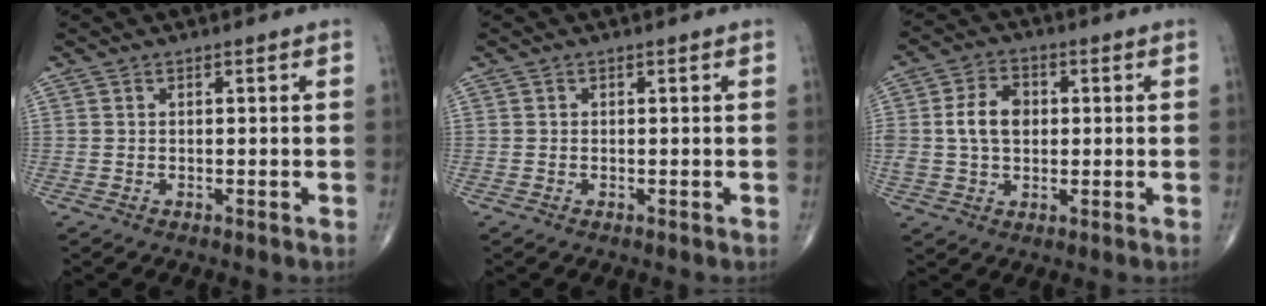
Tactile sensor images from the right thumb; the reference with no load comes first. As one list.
[{"total": 0.0}, {"total": 8.0, "force": [0.6, 5.7, 5.6], "torque": [-0.091, 0.010, 0.011]}]